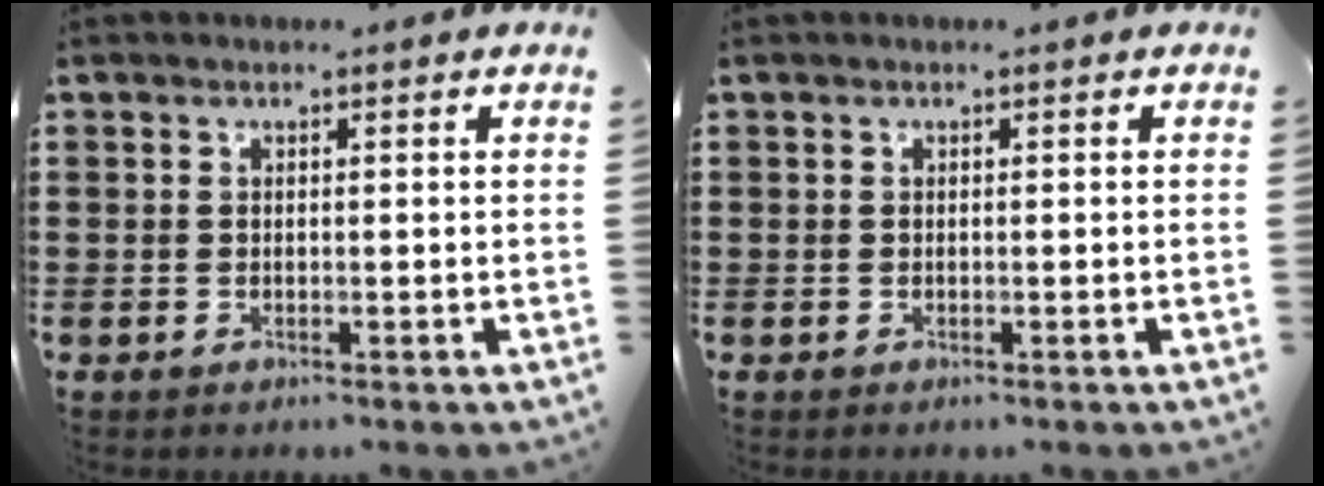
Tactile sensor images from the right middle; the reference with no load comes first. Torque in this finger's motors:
{"motor_torque": [0.09, 0.10, 0.01, -0.01]}